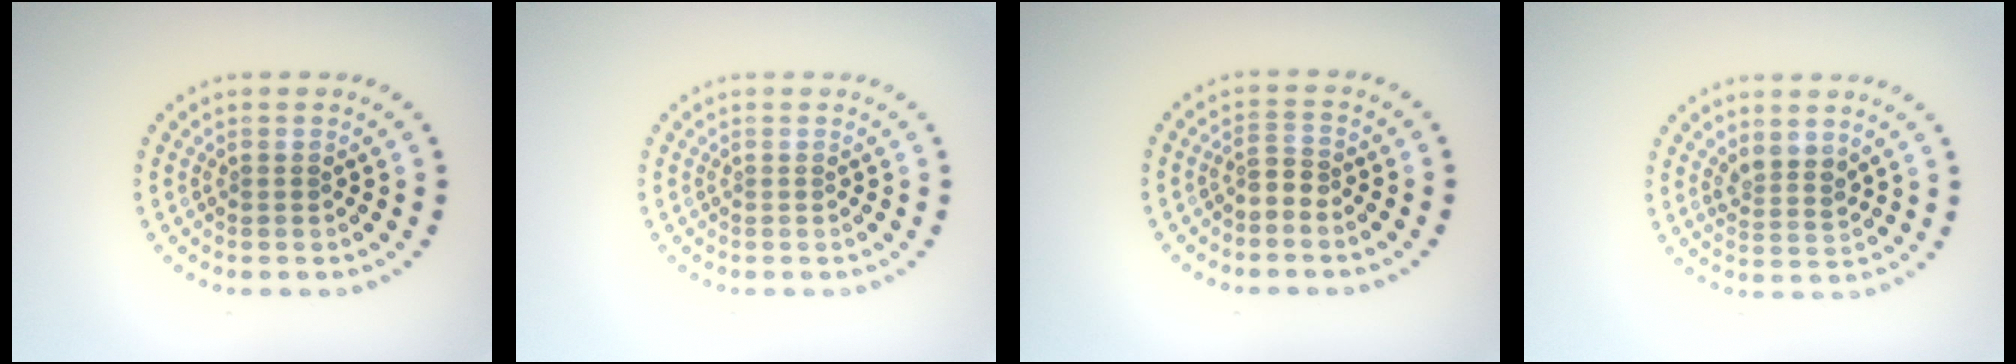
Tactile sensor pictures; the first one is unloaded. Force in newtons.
{"total": 0.0}
{"total": 1.6, "press": 1.2, "slide": 1.1}
{"total": 2.1, "press": 1.7, "slide": 1.2}